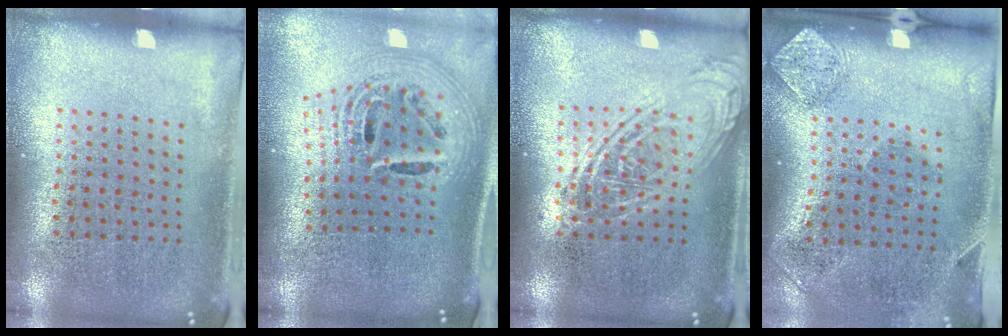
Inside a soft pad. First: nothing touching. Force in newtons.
{"total": 2.7, "press": 1.9, "slide": 1.9}
{"total": 2.1, "press": 2.1, "slide": 0.1}
{"total": 1.9, "press": 1.1, "slide": 1.5}